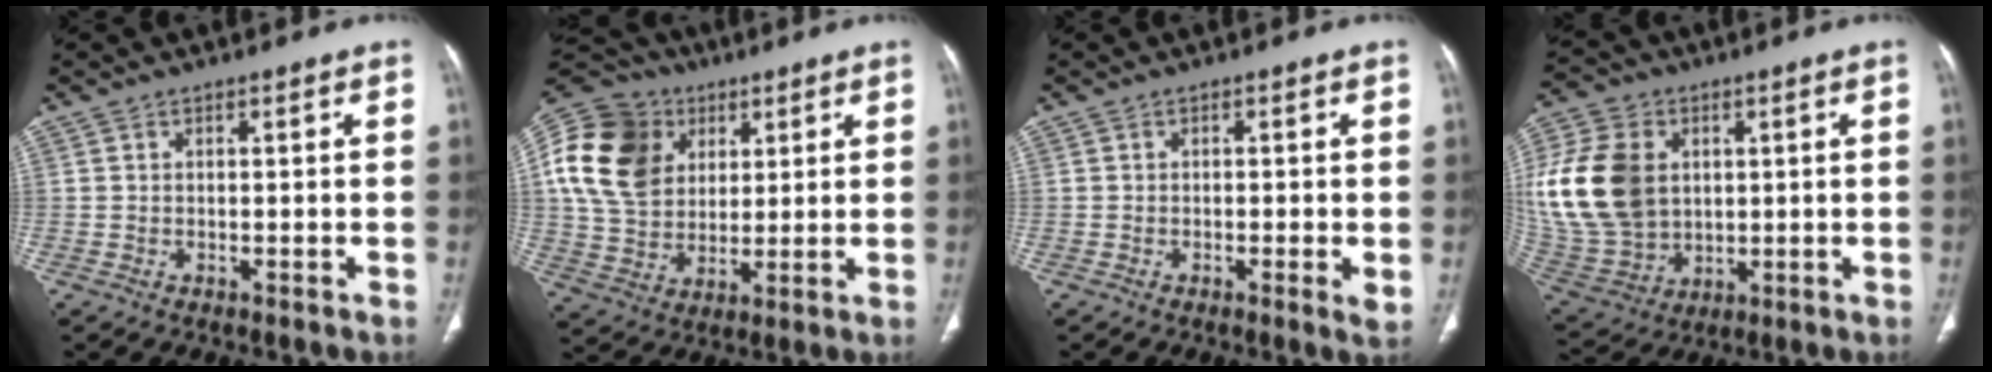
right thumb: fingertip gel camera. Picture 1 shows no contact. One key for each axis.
{"total": 20.4, "fx": 6.1, "fy": 15.8, "fz": 11.5, "tx": -0.224, "ty": 0.014, "tz": 0.114}
{"total": 2.8, "fx": -0.5, "fy": 0.6, "fz": 2.7, "tx": -0.045, "ty": -0.007, "tz": -0.011}
{"total": 20.9, "fx": 3.4, "fy": 15.6, "fz": 13.5, "tx": -0.281, "ty": -0.004, "tz": 0.084}